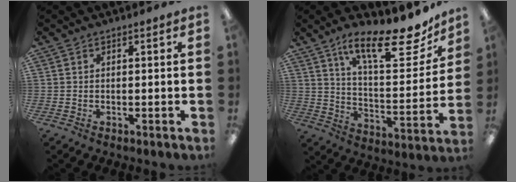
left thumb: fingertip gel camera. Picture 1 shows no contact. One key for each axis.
{"total": 20.0, "fx": 14.0, "fy": 6.0, "fz": 13.0, "tx": -0.190, "ty": -0.096, "tz": 0.226}